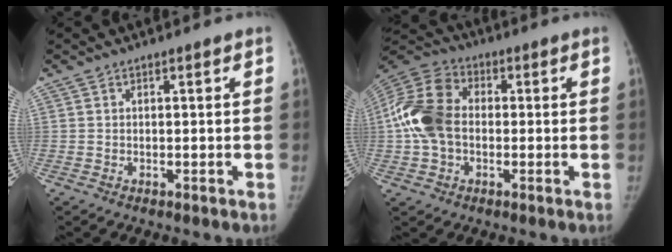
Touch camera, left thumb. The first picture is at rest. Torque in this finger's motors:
{"motor_torque": [1.50, 2.45, 0.61, 0.63, 0.54]}